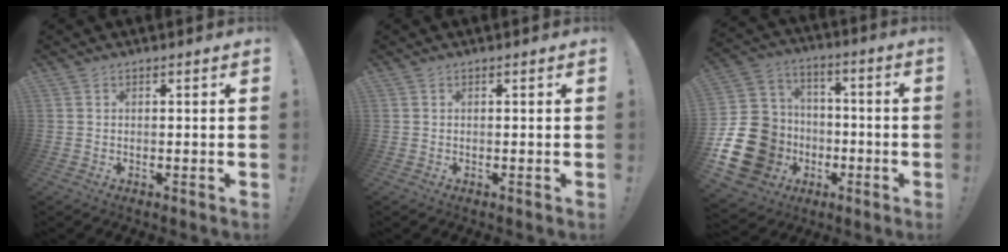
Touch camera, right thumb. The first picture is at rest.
{"total": 0.0}
{"total": 23.3, "force": [-6.3, 19.6, 10.9], "torque": [-0.213, 0.038, -0.060]}